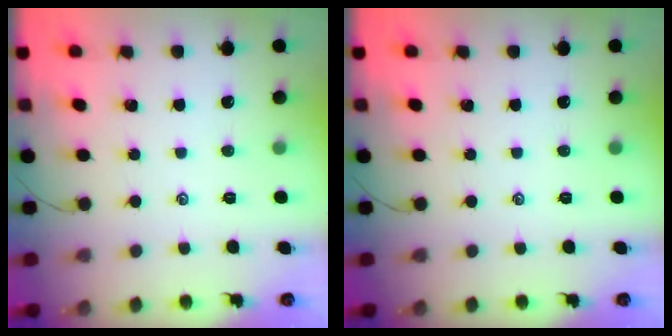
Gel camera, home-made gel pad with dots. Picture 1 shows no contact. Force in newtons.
{"total": 0.0}